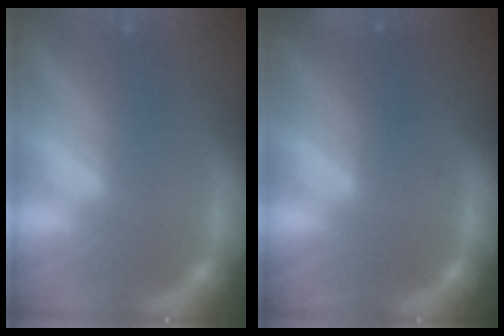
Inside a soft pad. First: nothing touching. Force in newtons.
{"total": 2.9}